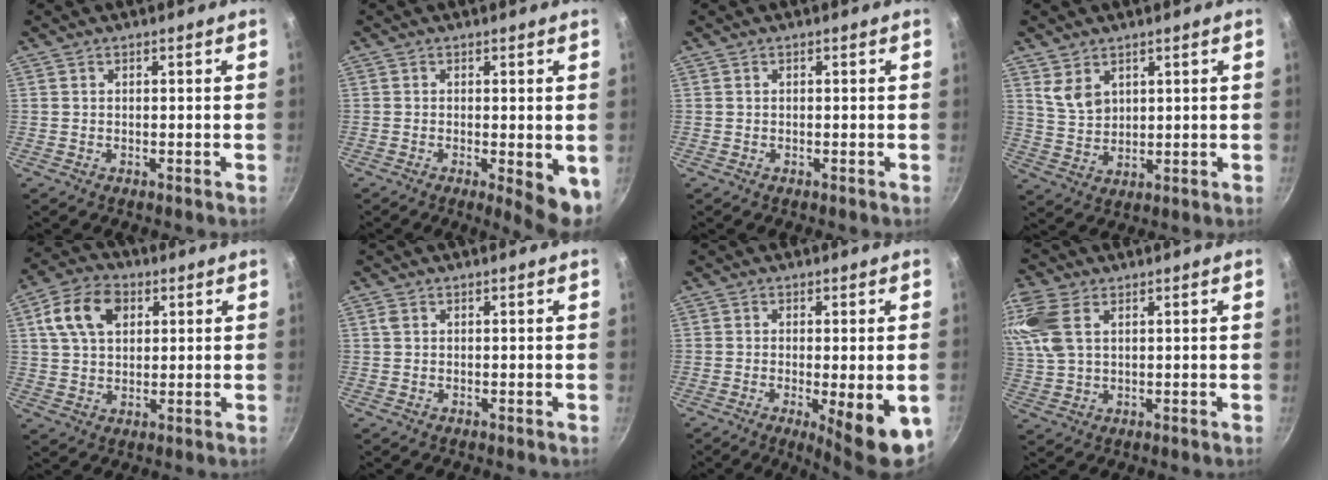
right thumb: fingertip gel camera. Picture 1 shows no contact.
{"total": 6.7, "force": [-1.8, 1.7, 6.2], "torque": [-0.085, -0.018, -0.024]}
{"total": 0.0}
{"total": 5.4, "force": [2.8, 3.5, 2.8], "torque": [-0.041, -0.018, 0.067]}
{"total": 10.9, "force": [3.7, 7.2, 7.3], "torque": [-0.123, 0.007, 0.061]}
{"total": 0.8, "force": [0.3, 0.5, 0.6], "torque": [-0.017, 0.006, 0.008]}
{"total": 11.8, "force": [-4.3, 3.0, 10.6], "torque": [-0.124, -0.015, -0.051]}
{"total": 11.9, "force": [4.4, 7.1, 8.6], "torque": [-0.225, 0.008, 0.091]}